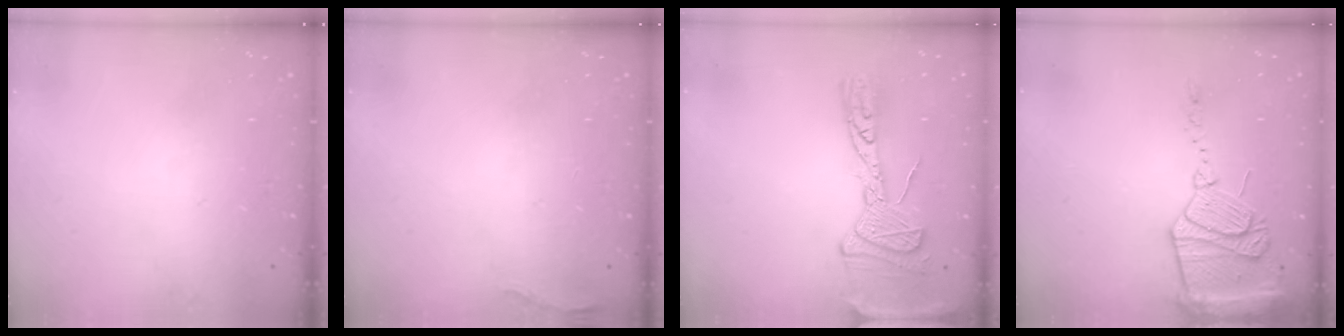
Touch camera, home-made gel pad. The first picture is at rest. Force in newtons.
{"total": 7.3, "press": 5.5, "slide": 4.8}
{"total": 16.8, "press": 16.7, "slide": 1.7}
{"total": 17.8, "press": 17.7, "slide": 1.5}